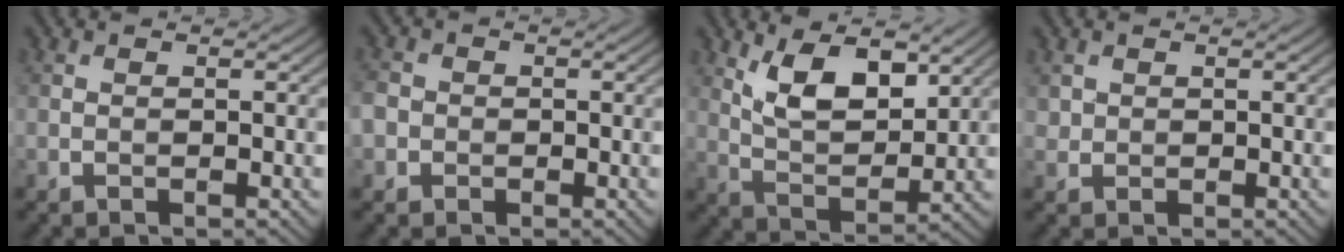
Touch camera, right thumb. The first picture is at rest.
{"total": 2.9, "force": [-0.7, 2.7, 1.0], "torque": [-0.025, -0.002, -0.020]}
{"total": 8.6, "force": [4.4, 3.9, 6.3], "torque": [-0.123, -0.006, 0.086]}
{"total": 1.4, "force": [0.7, 1.2, 0.2], "torque": [-0.009, -0.004, 0.017]}